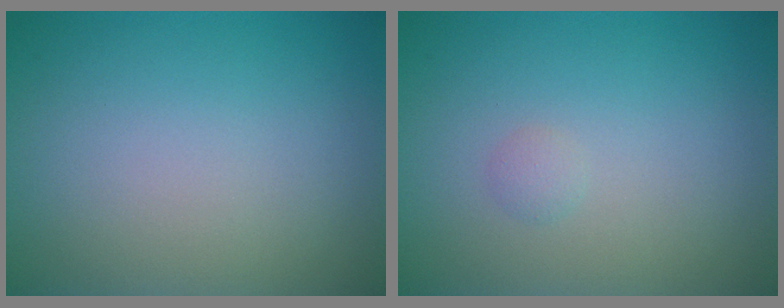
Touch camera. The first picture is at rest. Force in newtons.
{"total": 0.6, "press": 0.6, "slide": 0.0}